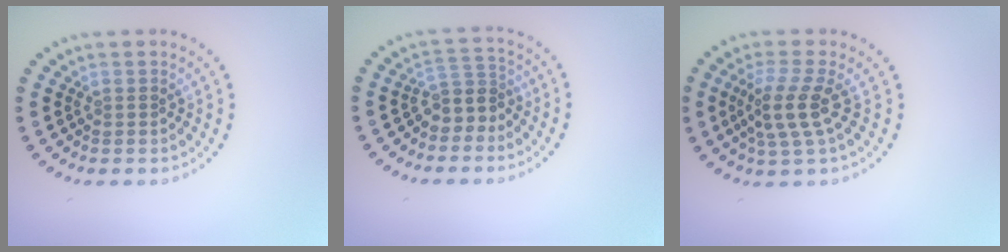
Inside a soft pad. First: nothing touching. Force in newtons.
{"total": 2.7, "press": 2.0, "slide": 1.7}
{"total": 3.5, "press": 2.8, "slide": 2.0}